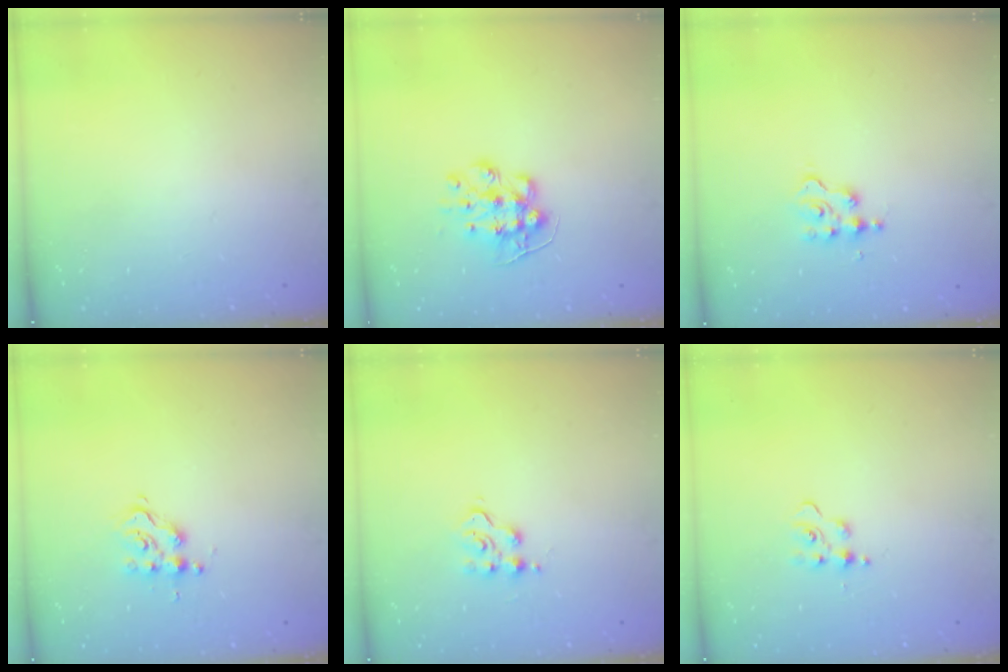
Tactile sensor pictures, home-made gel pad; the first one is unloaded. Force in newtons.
{"total": 9.0, "press": 9.0, "slide": 0.2}
{"total": 2.9, "press": 2.9, "slide": 0.2}
{"total": 5.7, "press": 5.7, "slide": 0.1}
{"total": 5.0, "press": 5.0, "slide": 0.5}
{"total": 5.6, "press": 5.6, "slide": 0.5}